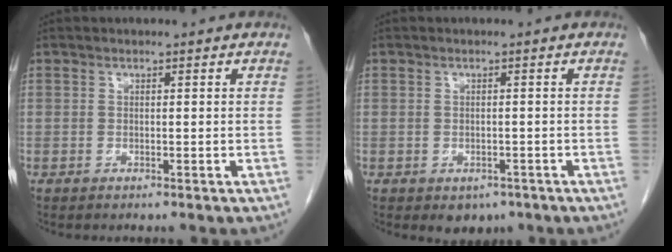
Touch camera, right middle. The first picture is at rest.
{"total": 2.8, "force": [-1.7, 1.9, 1.3], "torque": [-0.008, 0.001, -0.012]}